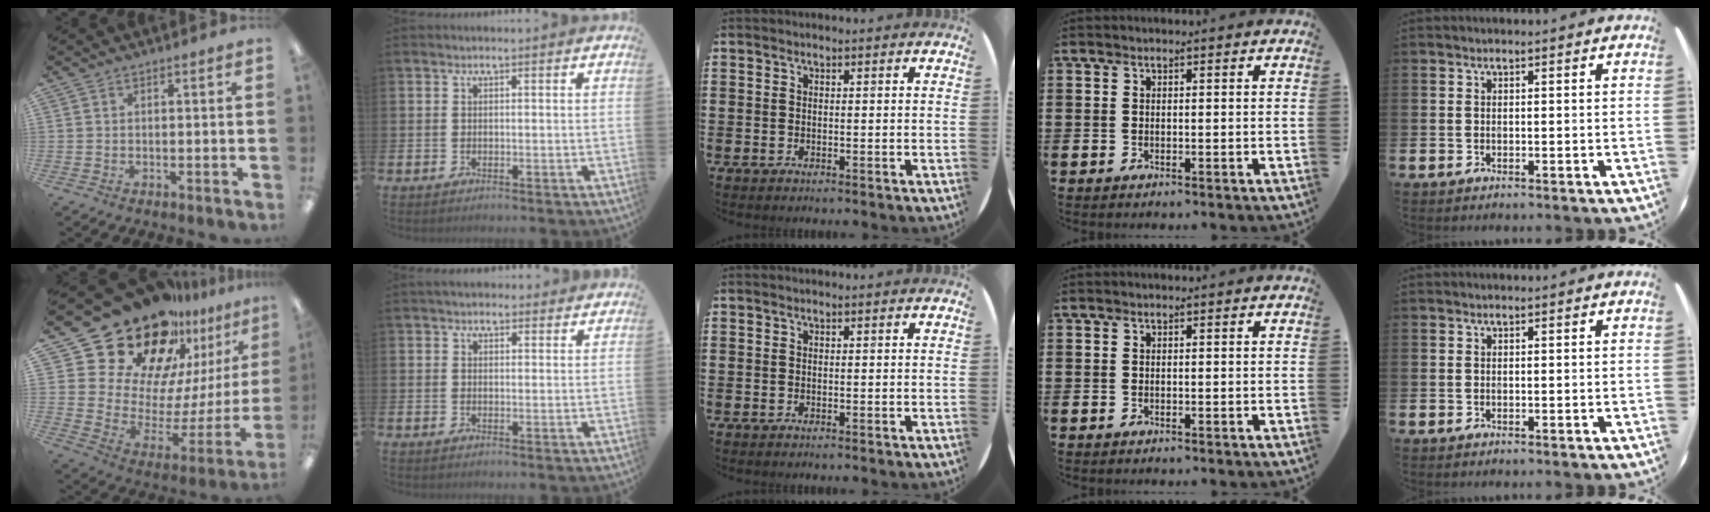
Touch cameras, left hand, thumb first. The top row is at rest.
{"thumb": {"total": 30.0, "force": [22.6, 14.9, 12.8], "torque": [-0.230, -0.176, 0.431]}, "index": {"total": 2.3, "force": [2.1, 0.9, 0.3], "torque": [0.002, -0.005, 0.036]}}